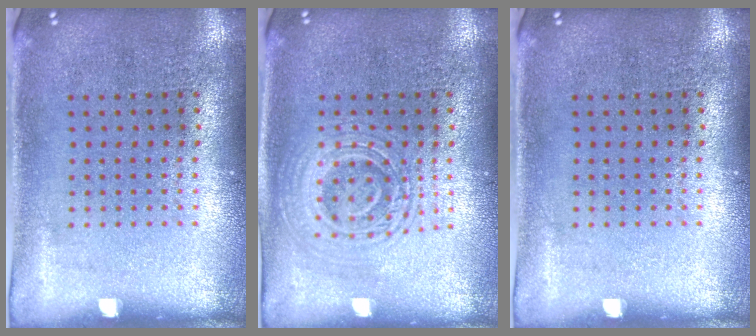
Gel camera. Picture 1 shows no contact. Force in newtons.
{"total": 2.9, "press": 2.8, "slide": 0.5}
{"total": 0.0}